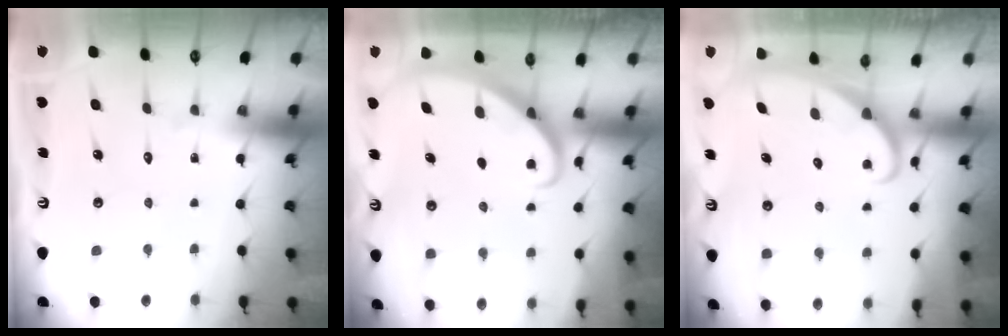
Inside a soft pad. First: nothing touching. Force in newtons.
{"total": 2.9, "press": 2.9, "slide": 0.2}
{"total": 2.1, "press": 2.1, "slide": 0.2}